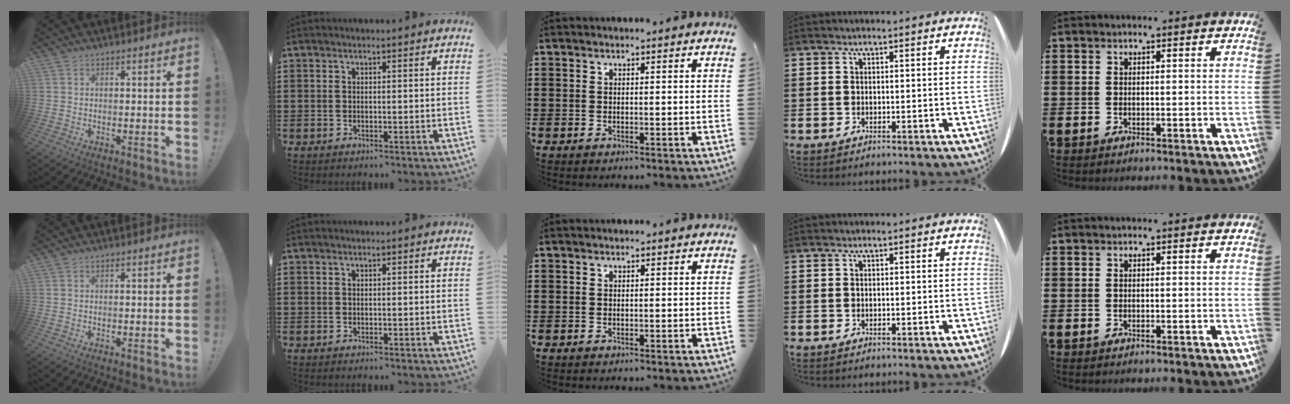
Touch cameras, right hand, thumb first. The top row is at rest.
{}